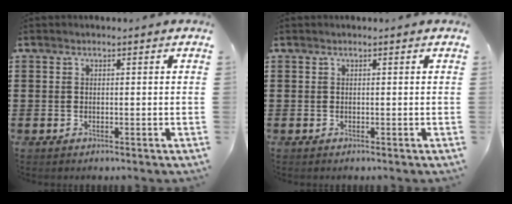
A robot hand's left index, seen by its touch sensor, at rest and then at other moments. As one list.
[{"total": 0.0}]